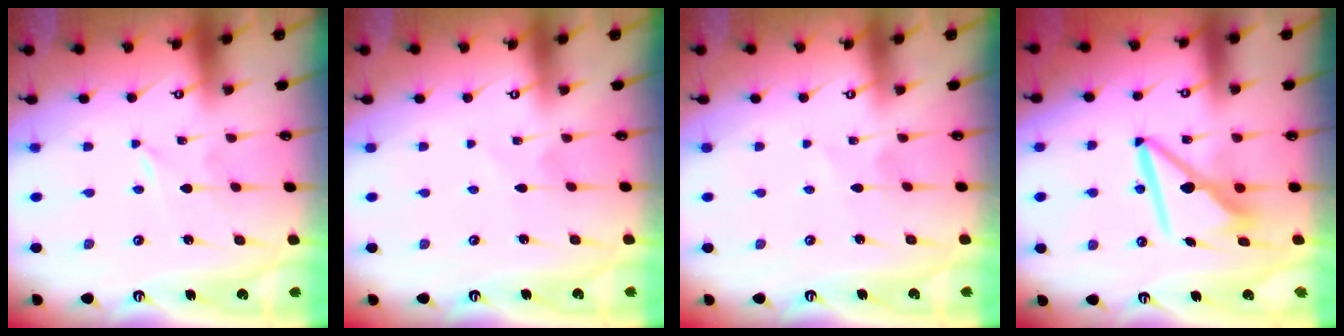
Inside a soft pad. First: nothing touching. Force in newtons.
{"total": 2.7, "press": 2.7, "slide": 0.3}
{"total": 3.1, "press": 3.0, "slide": 0.4}
{"total": 9.4, "press": 9.3, "slide": 1.1}